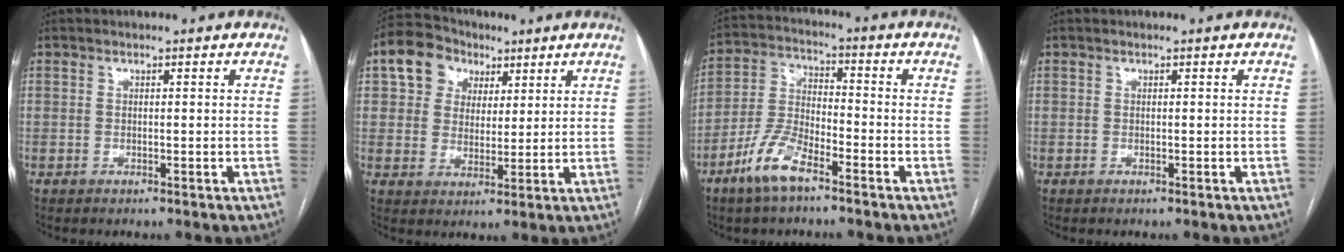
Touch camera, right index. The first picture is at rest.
{"total": 8.3, "force": [3.8, 6.9, 2.7], "torque": [-0.056, 0.035, 0.067]}
{"total": 8.7, "force": [-5.6, 2.9, 6.0], "torque": [-0.136, -0.002, -0.114]}
{"total": 0.0}